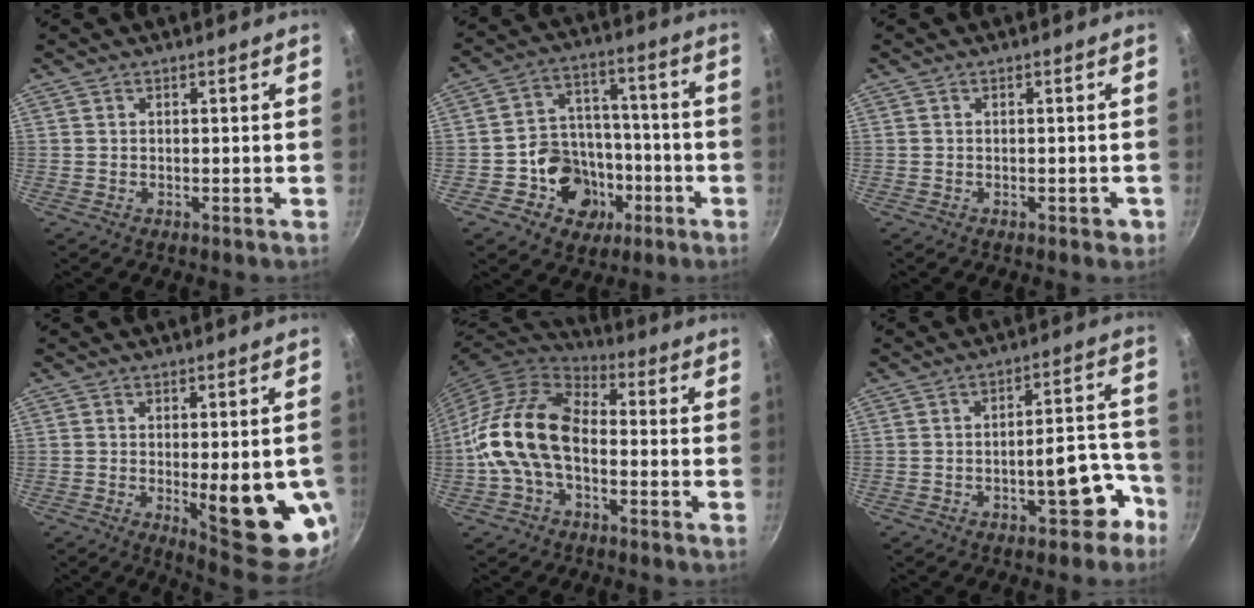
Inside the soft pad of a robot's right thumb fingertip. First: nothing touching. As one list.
[{"total": 13.5, "force": [-4.7, 11.4, 5.3], "torque": [-0.034, 0.043, -0.074]}, {"total": 1.4, "force": [-0.6, 0.9, 0.9], "torque": [0.002, 0.011, -0.002]}, {"total": 16.1, "force": [-2.6, 5.0, 15.0], "torque": [-0.163, -0.018, -0.022]}, {"total": 15.4, "force": [-2.7, 9.7, 11.7], "torque": [-0.201, 0.040, -0.067]}, {"total": 9.6, "force": [-5.2, 4.3, 6.9], "torque": [-0.035, 0.073, -0.058]}]